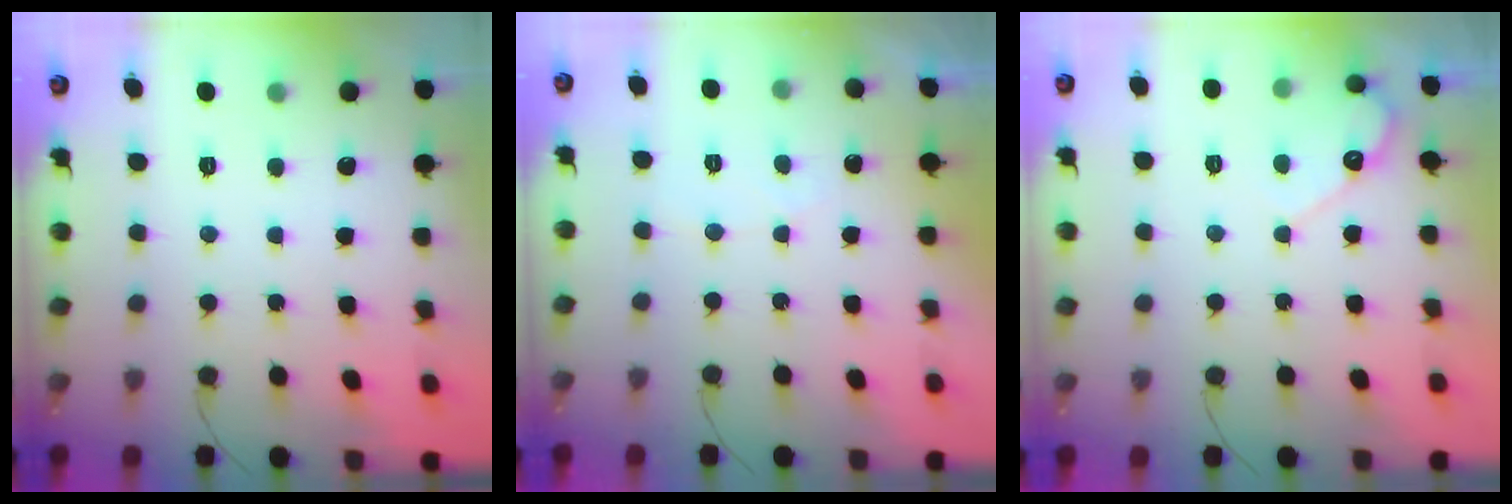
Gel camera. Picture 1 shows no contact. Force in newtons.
{"total": 2.9, "press": 2.9, "slide": 0.2}
{"total": 4.9, "press": 4.9, "slide": 0.4}